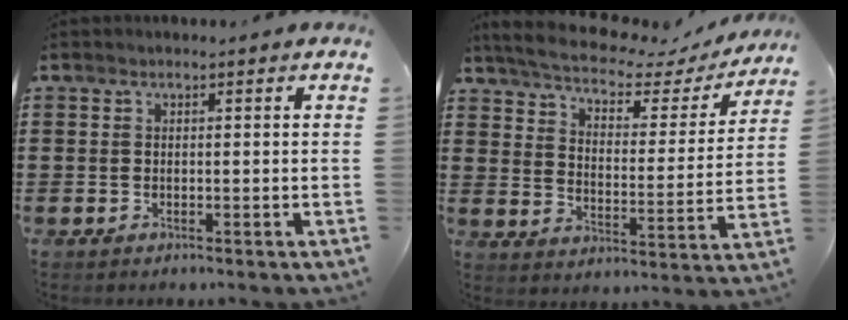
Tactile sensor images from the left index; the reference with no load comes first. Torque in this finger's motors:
{"motor_torque": [2.14, 0.00, 0.44, 0.08]}